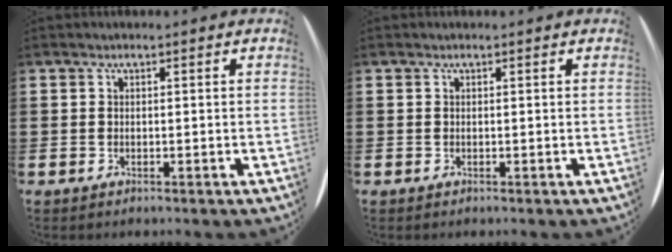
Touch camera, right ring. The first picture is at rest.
{"total": 0.0}